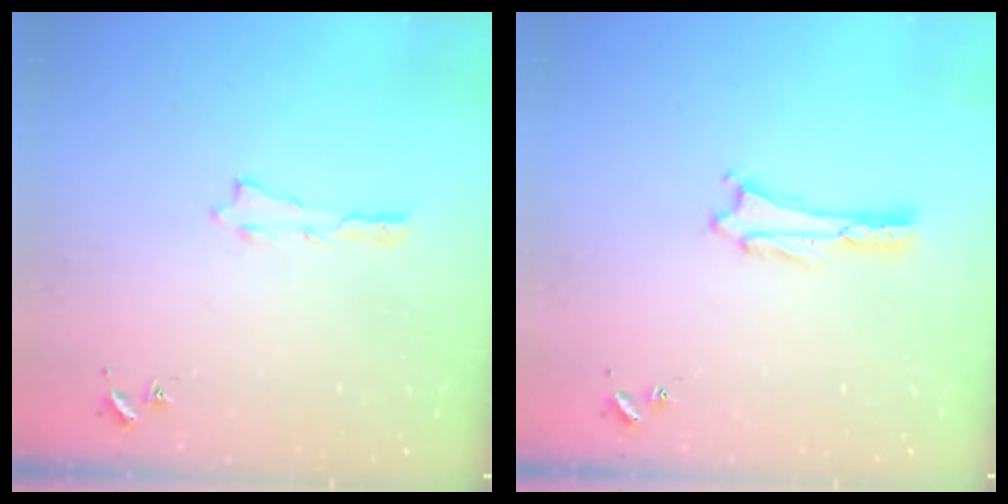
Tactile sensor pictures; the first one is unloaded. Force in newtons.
{"total": 1.6, "press": 1.6, "slide": 0.2}